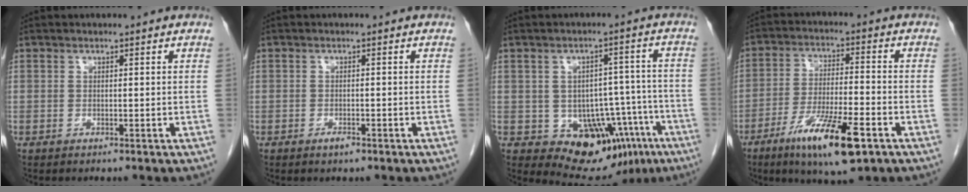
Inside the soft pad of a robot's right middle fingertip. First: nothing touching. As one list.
[{"total": 1.3, "force": [-0.9, 0.5, 0.8], "torque": [-0.014, 0.000, -0.011]}, {"total": 12.5, "force": [-6.4, 8.1, 7.1], "torque": [-0.059, 0.027, -0.080]}, {"total": 12.9, "force": [-7.1, 2.1, 10.6], "torque": [-0.194, -0.023, -0.118]}]